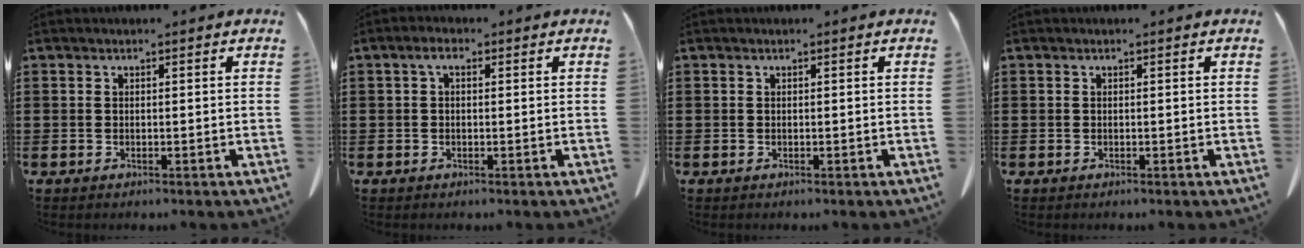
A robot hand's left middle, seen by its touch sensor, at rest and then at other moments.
{"total": 2.1, "force": [0.0, 1.1, 1.8], "torque": [-0.038, 0.008, -0.001]}
{"total": 0.0}
{"total": 0.0}